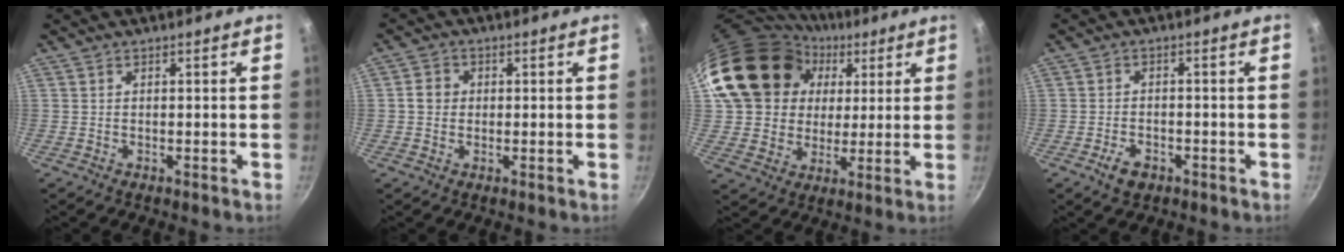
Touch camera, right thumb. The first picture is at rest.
{"total": 3.0, "force": [0.0, 2.7, 1.3], "torque": [-0.009, 0.008, -0.006]}
{"total": 20.2, "force": [6.8, 16.8, 8.9], "torque": [-0.155, 0.018, 0.124]}
{"total": 3.8, "force": [-2.1, 2.3, 2.1], "torque": [-0.034, 0.012, -0.035]}